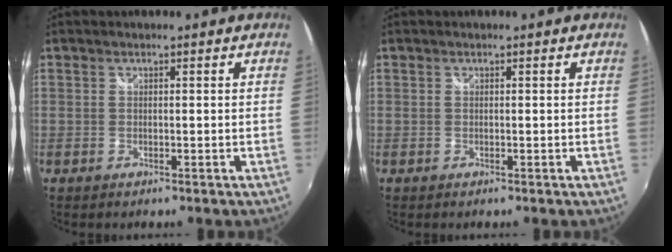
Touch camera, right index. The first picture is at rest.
{"total": 0.0}